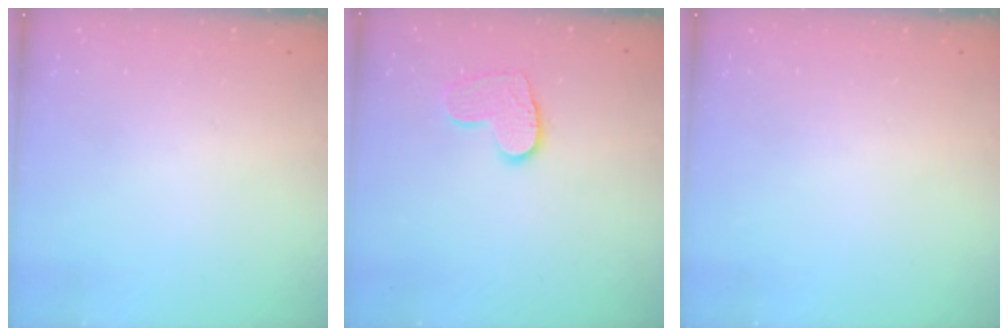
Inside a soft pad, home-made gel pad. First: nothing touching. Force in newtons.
{"total": 9.5, "press": 9.5, "slide": 0.7}
{"total": 0.0}